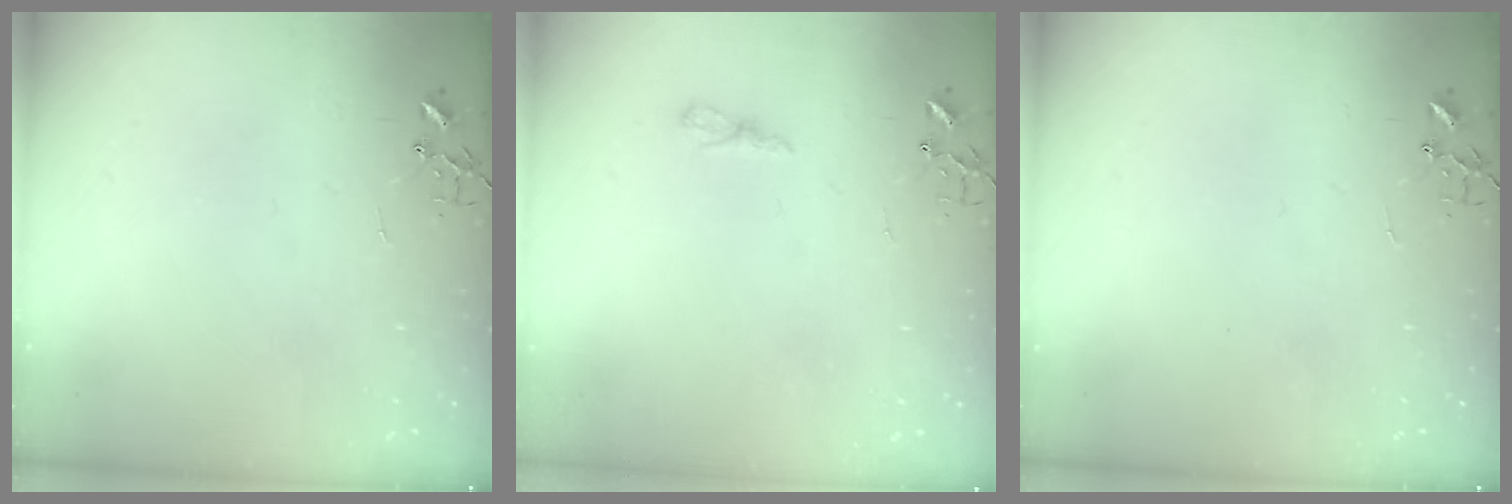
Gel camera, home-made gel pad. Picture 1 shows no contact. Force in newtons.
{"total": 5.7, "press": 5.7, "slide": 0.3}
{"total": 0.0}